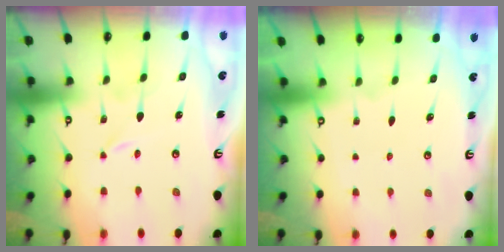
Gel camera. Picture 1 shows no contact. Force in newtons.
{"total": 0.0}